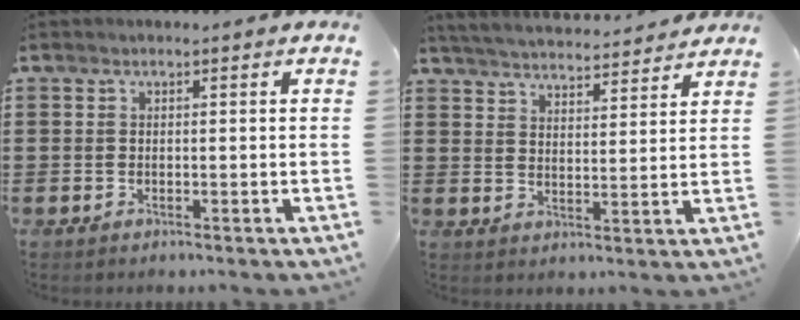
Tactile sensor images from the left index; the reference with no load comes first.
{"total": 4.5, "force": [4.5, -0.1, 0.6], "torque": [-0.031, -0.030, 0.076]}